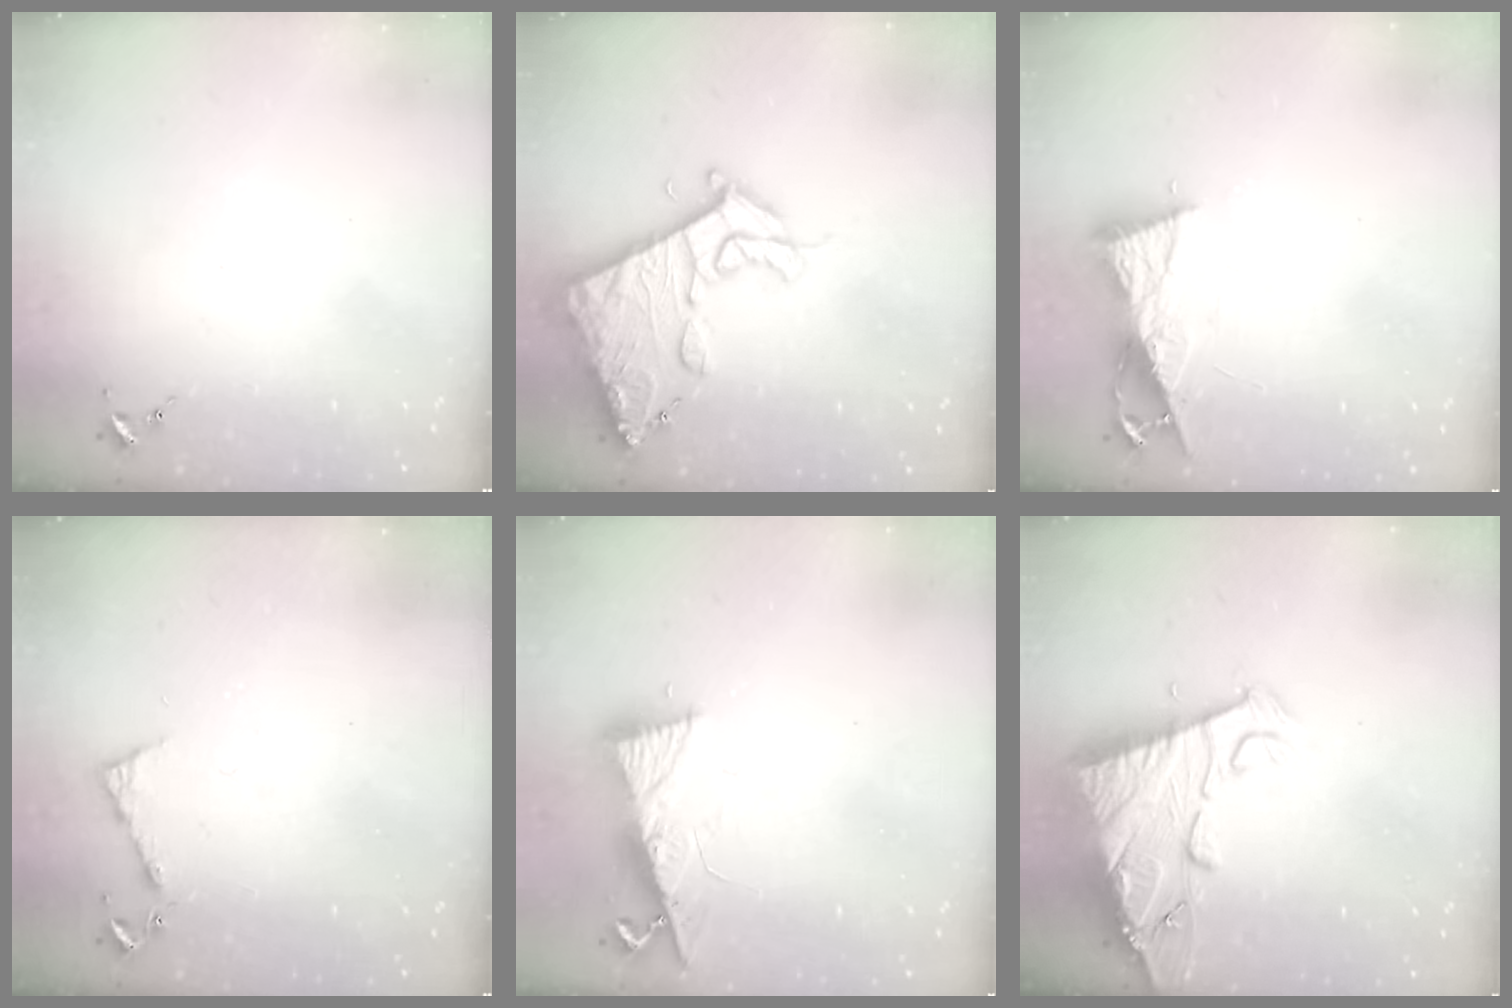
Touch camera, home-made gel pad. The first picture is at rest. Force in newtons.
{"total": 15.7, "press": 15.6, "slide": 1.7}
{"total": 8.9, "press": 8.9, "slide": 0.5}
{"total": 4.9, "press": 4.8, "slide": 0.5}
{"total": 9.0, "press": 9.0, "slide": 1.1}
{"total": 15.0, "press": 14.9, "slide": 1.4}